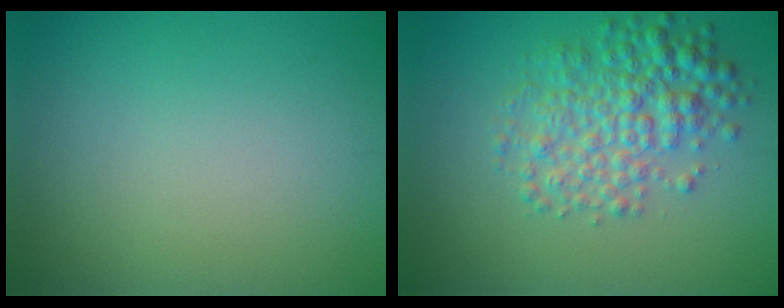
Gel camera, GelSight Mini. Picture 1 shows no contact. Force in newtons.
{"total": 4.8, "press": 4.8, "slide": 0.1}